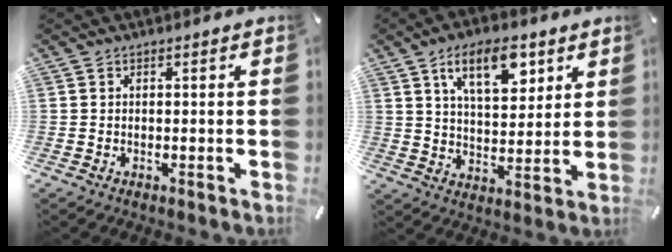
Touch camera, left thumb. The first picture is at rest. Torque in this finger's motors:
{"motor_torque": [1.39, 1.68, 1.82, -0.90, 0.50]}